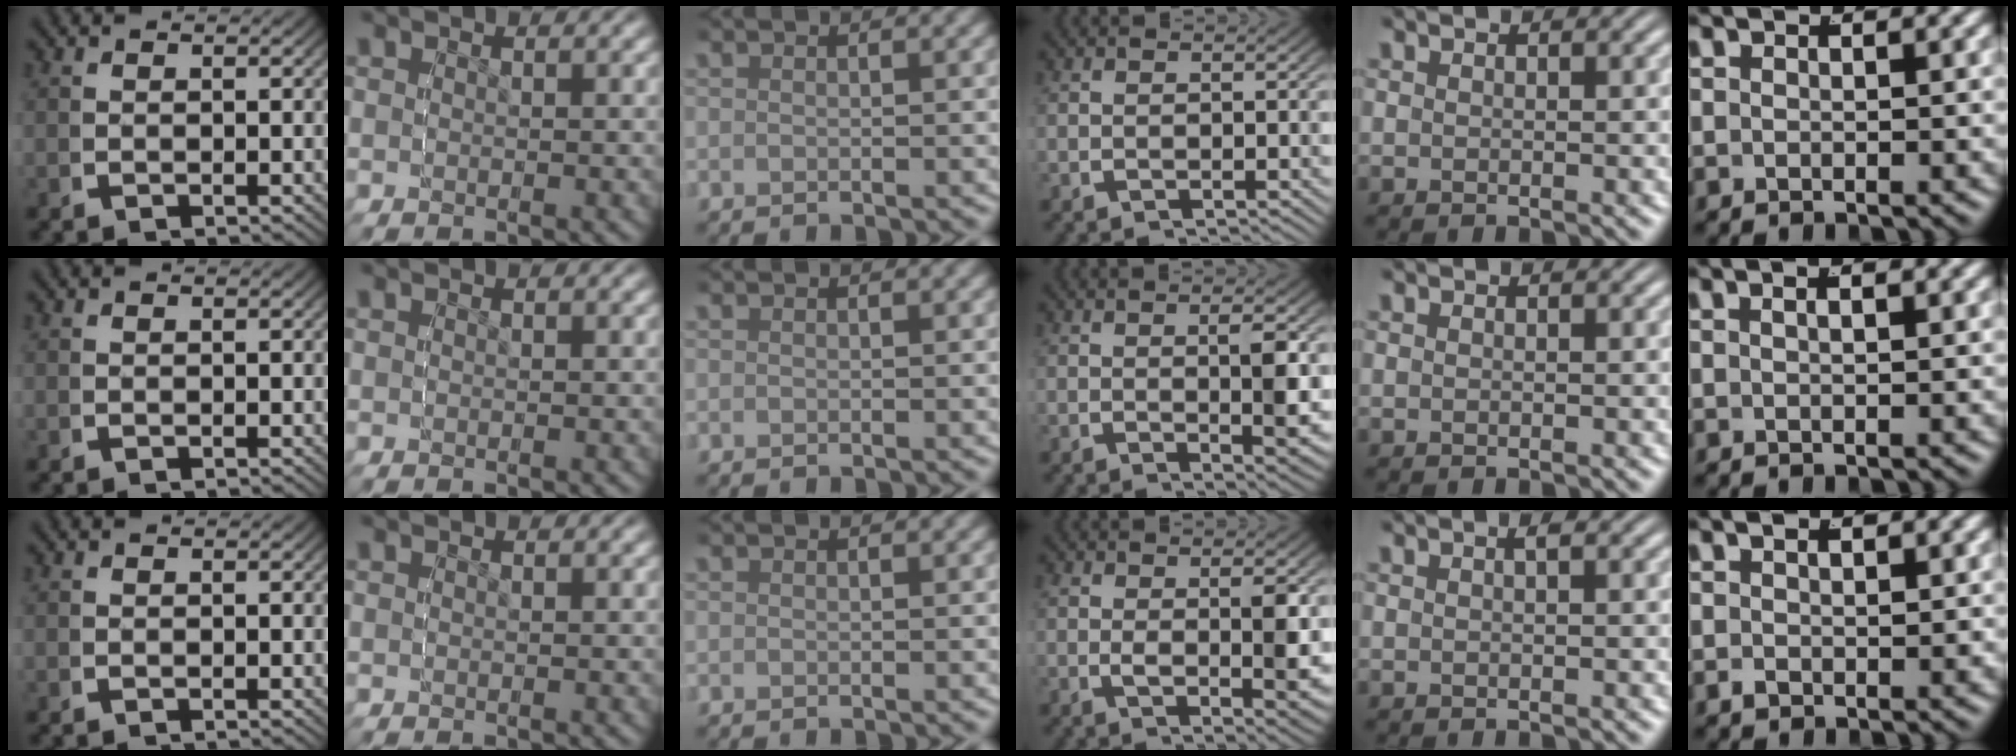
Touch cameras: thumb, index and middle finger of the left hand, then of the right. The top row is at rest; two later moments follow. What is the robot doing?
{"motion": "grasp_and_lifting", "object": "sponge"}